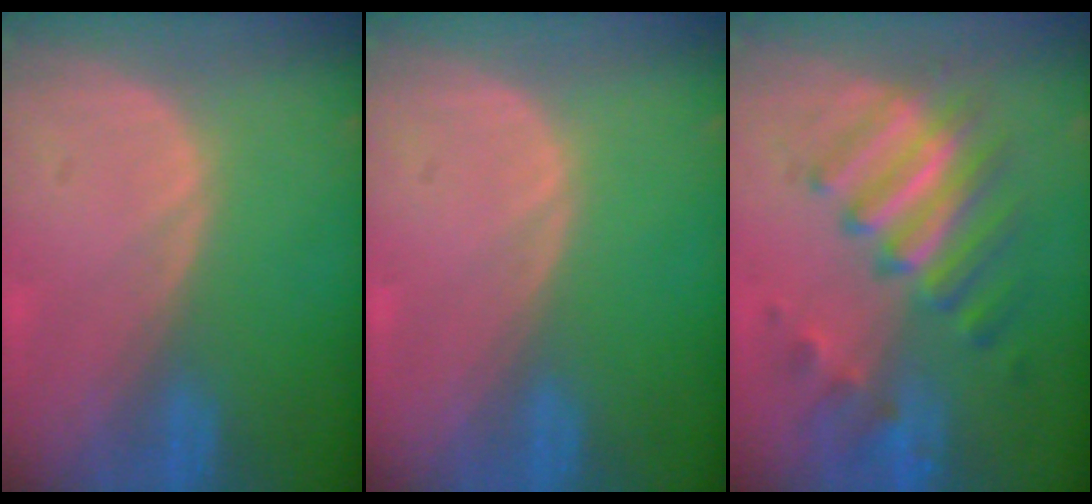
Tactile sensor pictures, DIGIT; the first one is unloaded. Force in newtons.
{"total": 0.0}
{"total": 8.9, "press": 8.5, "slide": 2.7}